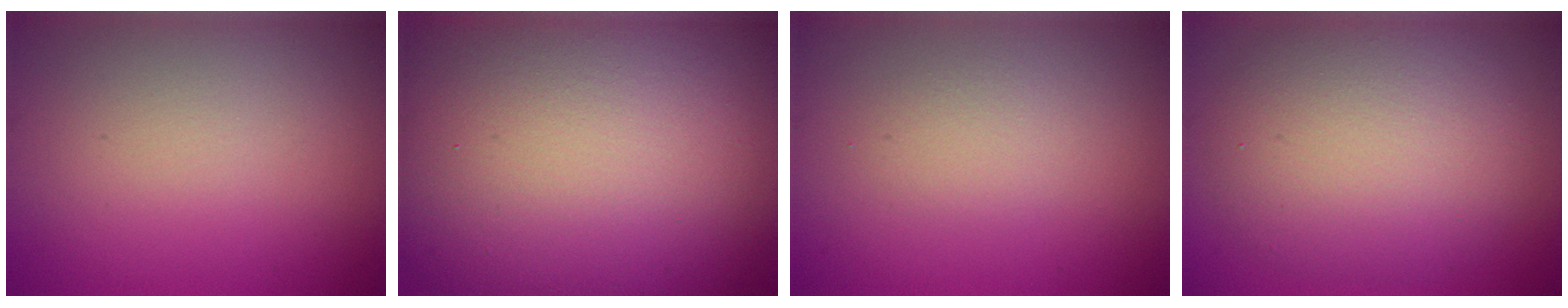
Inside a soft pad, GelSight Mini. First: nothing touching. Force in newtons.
{"total": 21.1, "press": 21.0, "slide": 1.3}
{"total": 1.4, "press": 1.4, "slide": 0.1}
{"total": 7.1, "press": 7.1, "slide": 0.4}